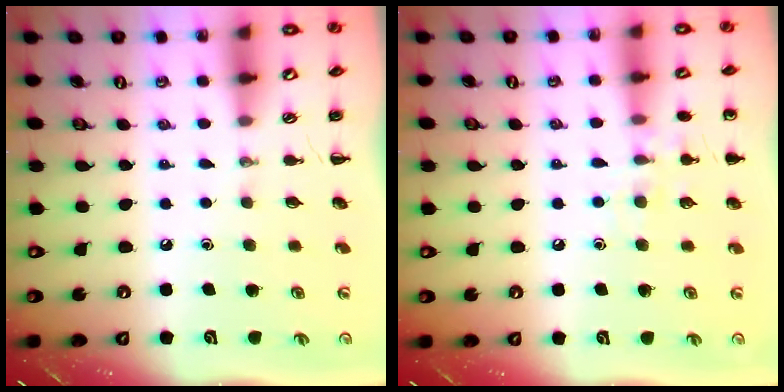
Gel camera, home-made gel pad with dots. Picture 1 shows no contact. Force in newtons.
{"total": 8.4, "press": 8.2, "slide": 1.9}